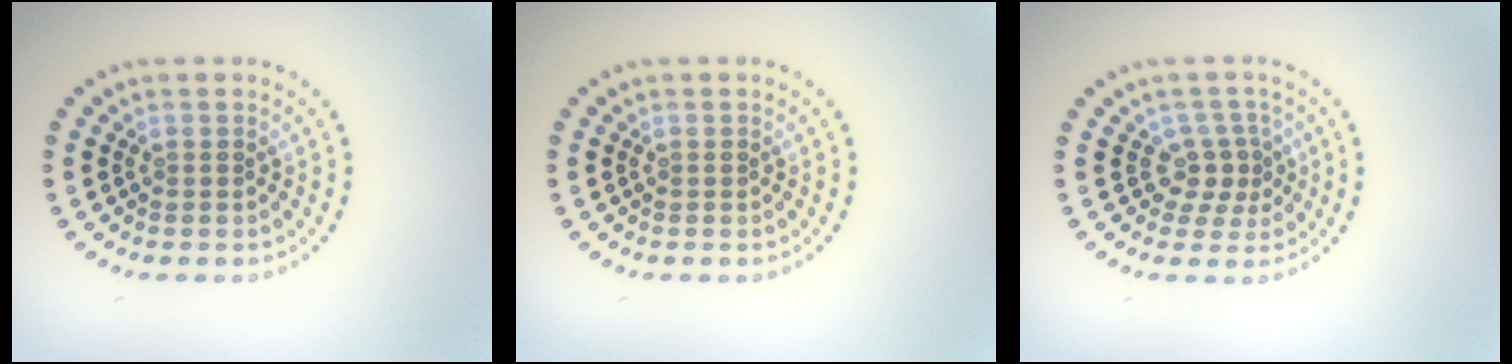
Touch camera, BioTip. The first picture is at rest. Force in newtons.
{"total": 0.0}
{"total": 2.5, "press": 1.8, "slide": 1.7}